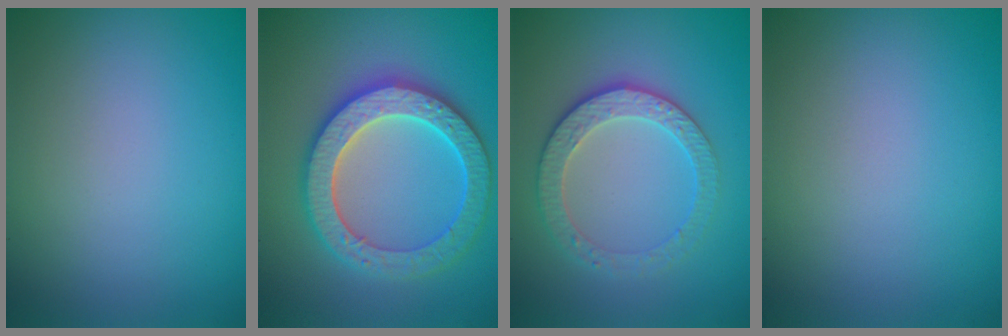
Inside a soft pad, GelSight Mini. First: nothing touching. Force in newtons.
{"total": 6.4, "press": 6.3, "slide": 1.4}
{"total": 3.3, "press": 3.3, "slide": 0.6}
{"total": 0.0}